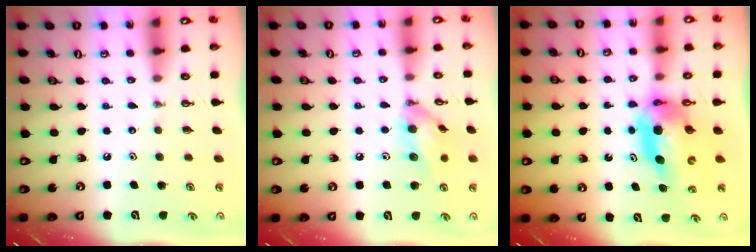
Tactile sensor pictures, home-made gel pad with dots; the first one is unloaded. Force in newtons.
{"total": 11.7, "press": 11.7, "slide": 0.7}
{"total": 9.1, "press": 9.1, "slide": 0.9}